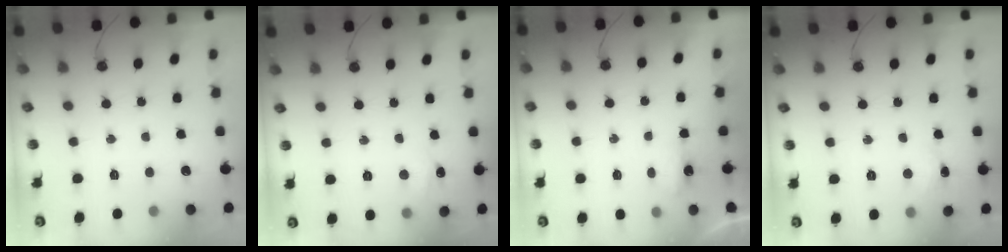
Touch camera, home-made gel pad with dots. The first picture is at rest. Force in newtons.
{"total": 3.5, "press": 3.4, "slide": 0.6}
{"total": 3.4, "press": 3.3, "slide": 0.6}
{"total": 2.0, "press": 1.9, "slide": 0.4}